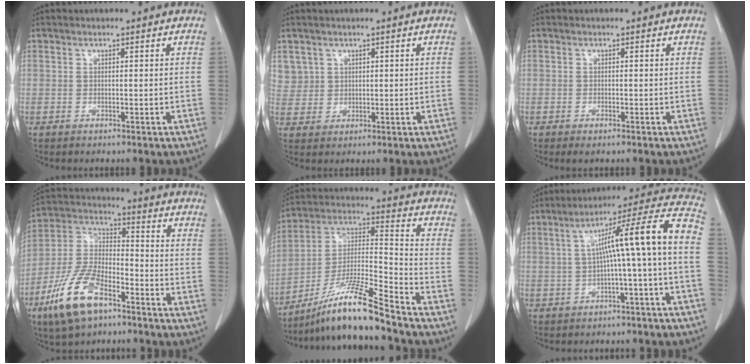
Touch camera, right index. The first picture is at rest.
{"total": 3.9, "force": [2.0, 3.4, -0.2], "torque": [0.019, 0.010, 0.040]}
{"total": 1.3, "force": [-0.8, 0.3, 0.9], "torque": [-0.017, -0.004, -0.010]}
{"total": 14.0, "force": [-8.4, 5.6, 9.7], "torque": [-0.211, -0.005, -0.161]}
{"total": 14.3, "force": [-11.4, -0.7, 8.5], "torque": [-0.163, -0.005, -0.208]}
{"total": 13.3, "force": [-1.2, -0.4, 13.2], "torque": [-0.187, 0.045, -0.021]}